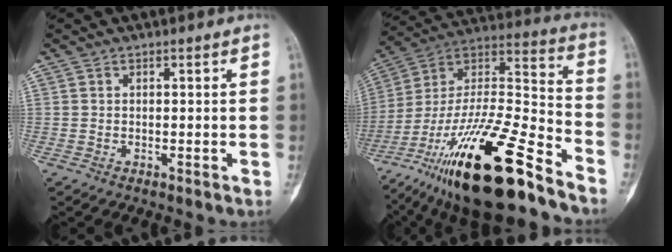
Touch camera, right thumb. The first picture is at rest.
{"total": 28.8, "force": [-19.0, 6.8, 20.6], "torque": [-0.370, 0.056, -0.333]}